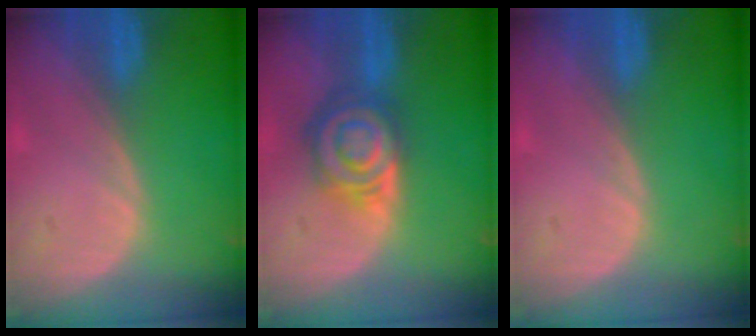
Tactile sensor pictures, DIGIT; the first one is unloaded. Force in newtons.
{"total": 8.0, "press": 7.0, "slide": 3.9}
{"total": 0.5, "press": 0.0, "slide": 0.5}